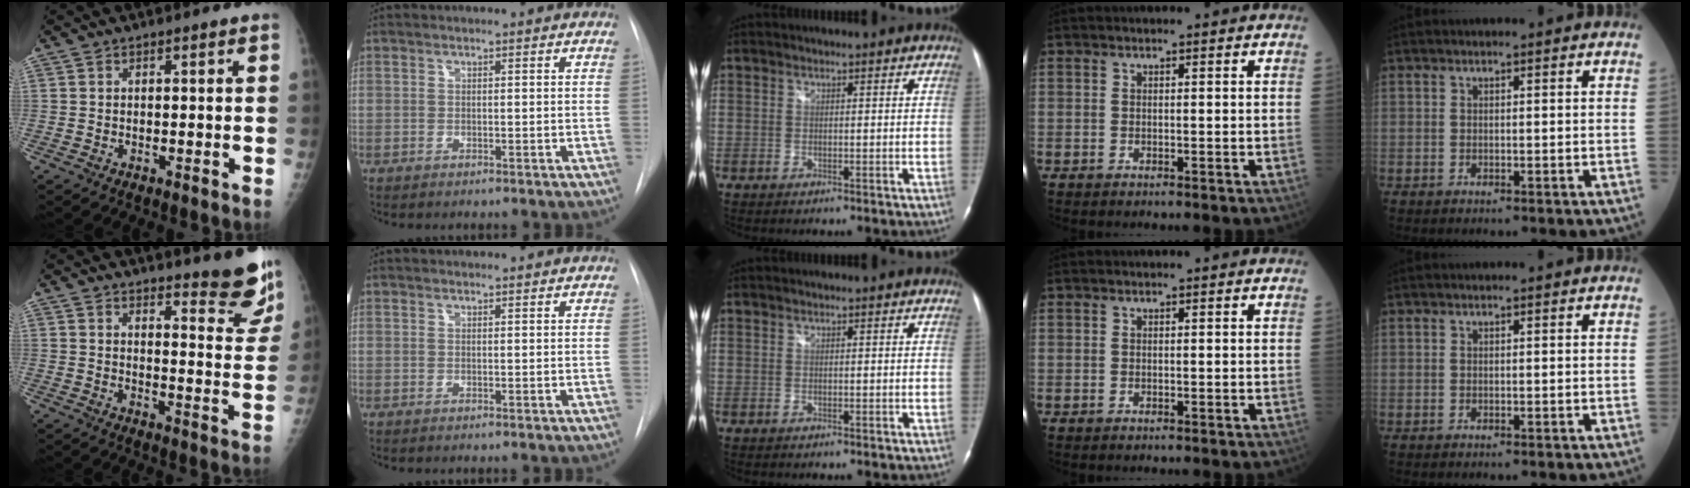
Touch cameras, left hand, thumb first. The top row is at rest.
{"thumb": {"total": 11.3, "force": [9.8, 2.2, 5.1], "torque": [-0.032, -0.086, 0.113]}, "index": {"total": 1.6, "force": [1.6, 0.1, 0.2], "torque": [-0.007, 0.011, 0.017]}}